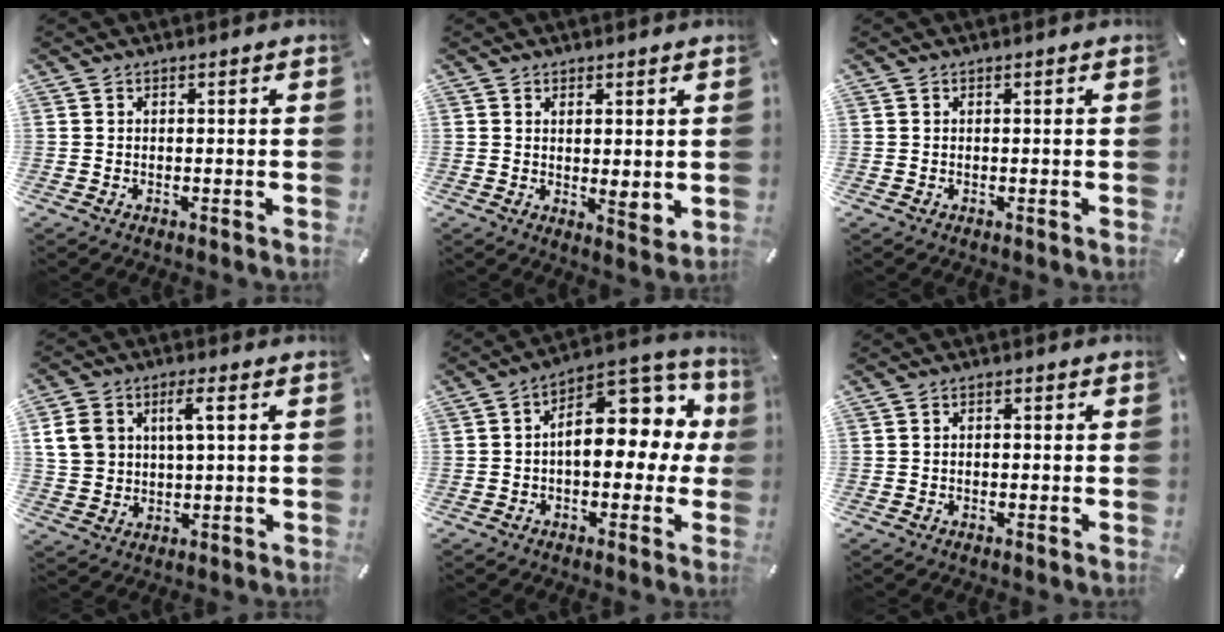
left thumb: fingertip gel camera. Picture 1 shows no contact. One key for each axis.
{"total": 3.3, "fx": 2.1, "fy": 1.1, "fz": 2.3, "tx": -0.033, "ty": -0.017, "tz": 0.035}
{"total": 0.0}
{"total": 7.9, "fx": 2.5, "fy": 5.5, "fz": 5.1, "tx": -0.119, "ty": 0.005, "tz": 0.043}
{"total": 15.9, "fx": 3.6, "fy": 9.3, "fz": 12.4, "tx": -0.160, "ty": -0.028, "tz": 0.061}
{"total": 1.4, "fx": -0.7, "fy": 1.0, "fz": 0.7, "tx": -0.013, "ty": 0.006, "tz": -0.016}